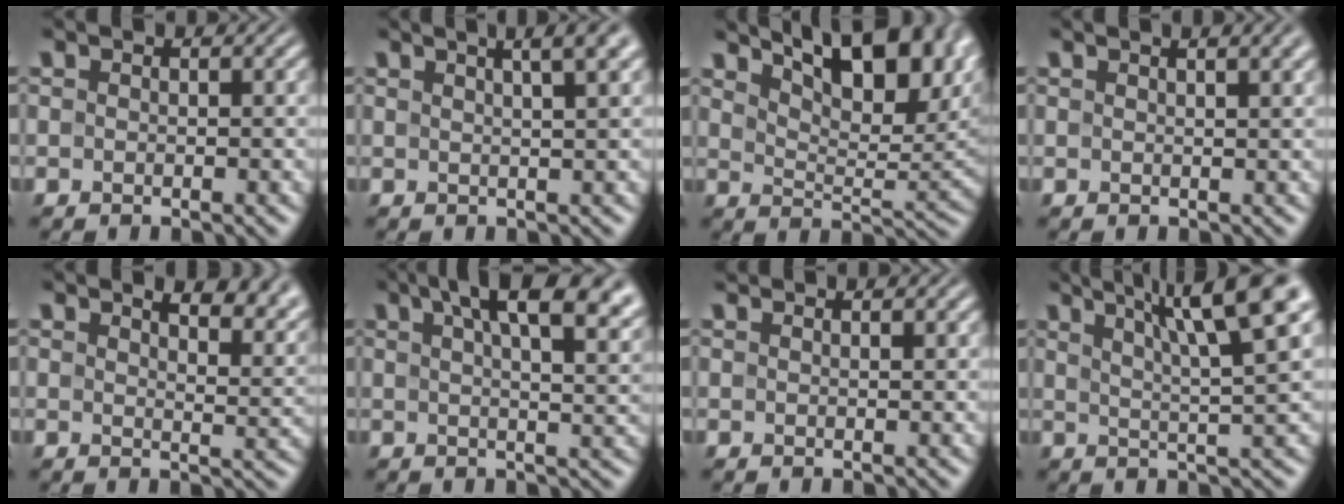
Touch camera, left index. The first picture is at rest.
{"total": 5.2, "force": [3.1, 1.5, 3.8], "torque": [-0.025, 0.029, 0.014]}
{"total": 12.5, "force": [7.1, 4.7, 9.2], "torque": [-0.122, 0.022, 0.103]}
{"total": 3.6, "force": [2.1, 1.1, 2.7], "torque": [-0.018, 0.019, 0.014]}
{"total": 6.7, "force": [4.8, 2.4, 3.9], "torque": [-0.047, 0.006, 0.052]}
{"total": 11.5, "force": [6.4, 4.3, 8.5], "torque": [-0.091, 0.036, 0.074]}
{"total": 0.9, "force": [0.8, 0.0, 0.5], "torque": [-0.010, 0.000, 0.014]}
{"total": 9.1, "force": [4.9, 1.3, 7.6], "torque": [-0.091, 0.023, 0.074]}